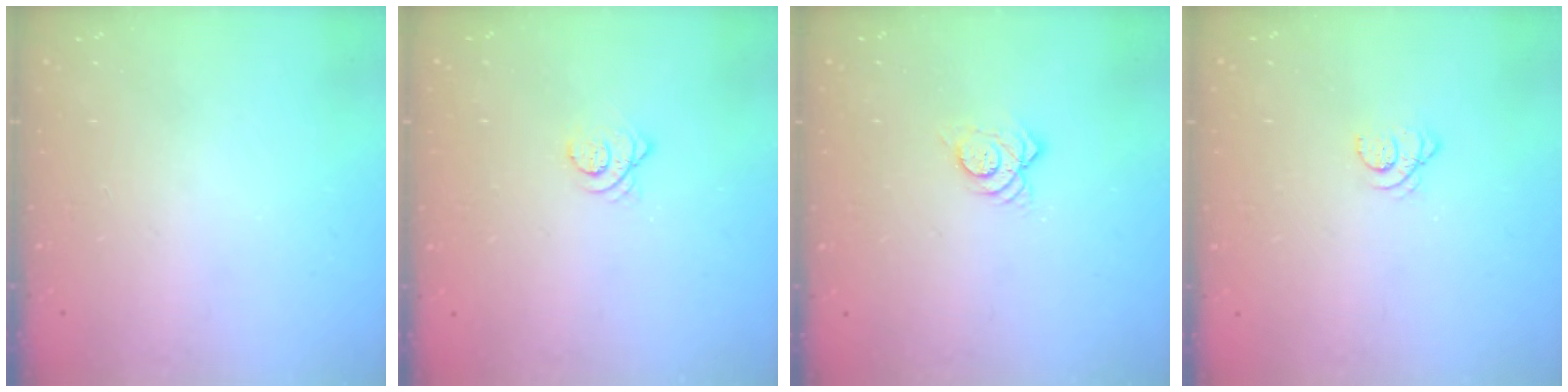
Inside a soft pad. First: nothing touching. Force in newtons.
{"total": 3.3, "press": 3.3, "slide": 0.1}
{"total": 5.2, "press": 5.2, "slide": 0.6}
{"total": 2.0, "press": 2.0, "slide": 0.2}